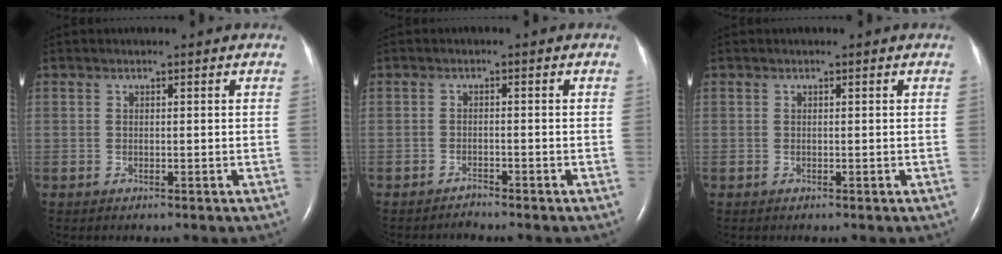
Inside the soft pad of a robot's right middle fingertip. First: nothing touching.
{"total": 1.2, "force": [-1.2, -0.2, -0.1], "torque": [0.001, -0.006, -0.018]}
{"total": 0.0}